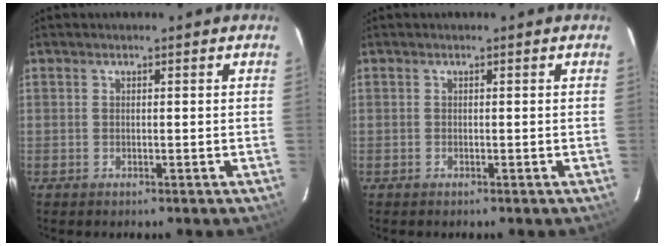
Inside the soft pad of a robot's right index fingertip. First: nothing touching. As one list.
[{"total": 0.0}]